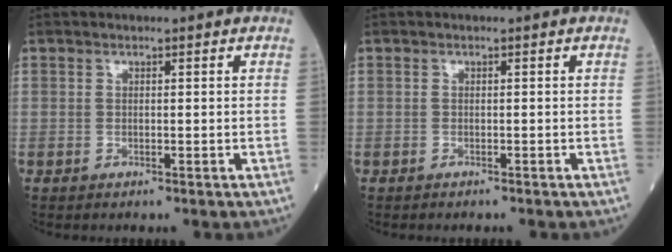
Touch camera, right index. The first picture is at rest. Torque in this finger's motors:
{"motor_torque": [0.00, 0.00, -0.03, 0.02]}